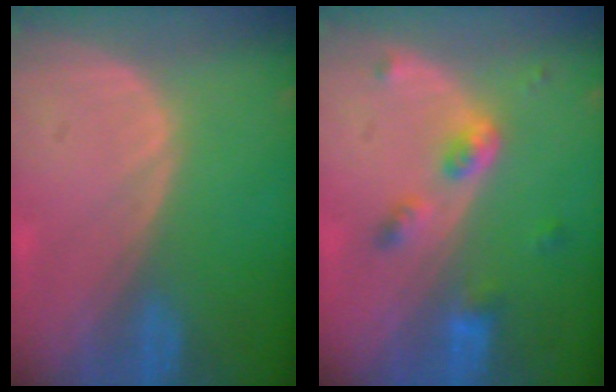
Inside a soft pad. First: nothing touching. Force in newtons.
{"total": 4.2, "press": 4.1, "slide": 0.8}